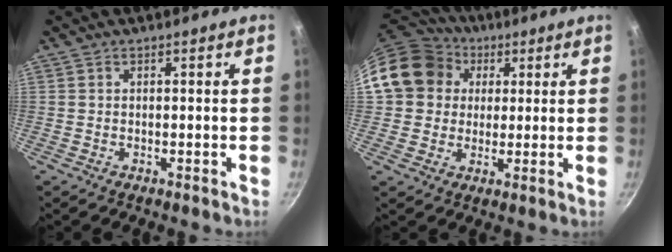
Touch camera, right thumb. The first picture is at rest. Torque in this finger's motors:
{"motor_torque": [0.96, 1.52, 0.61, -0.61, 0.25]}